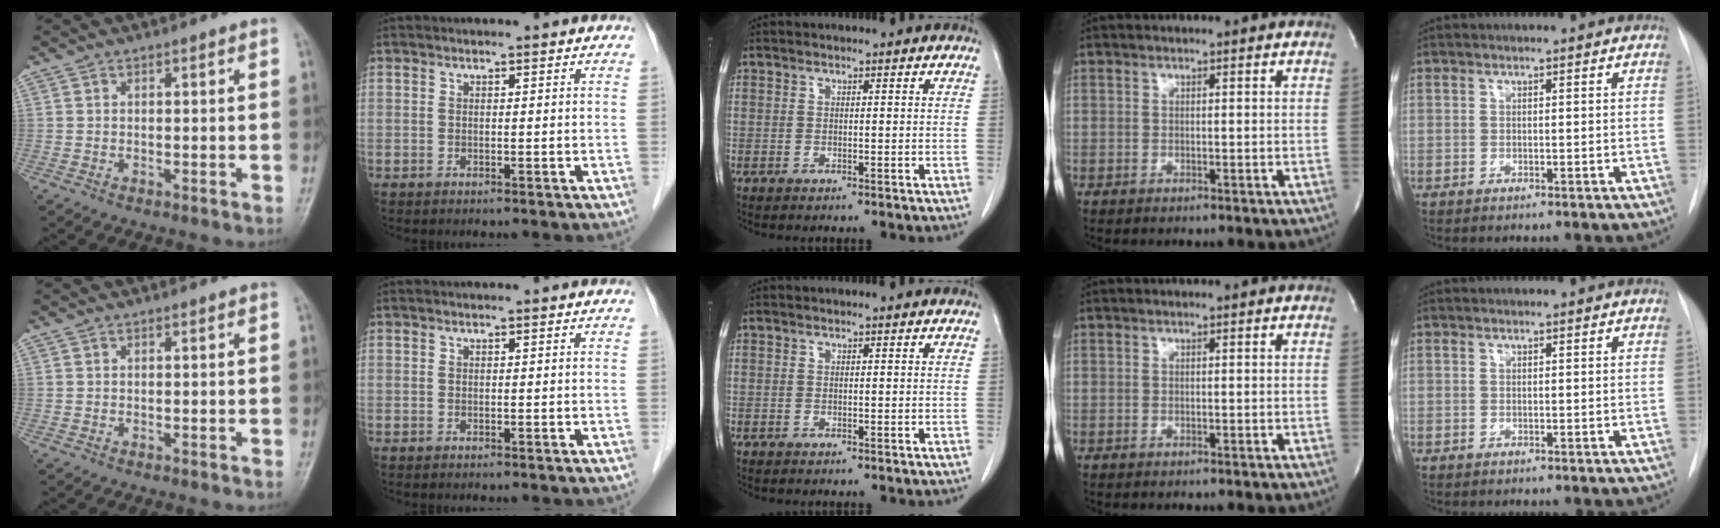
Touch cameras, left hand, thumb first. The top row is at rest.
{}